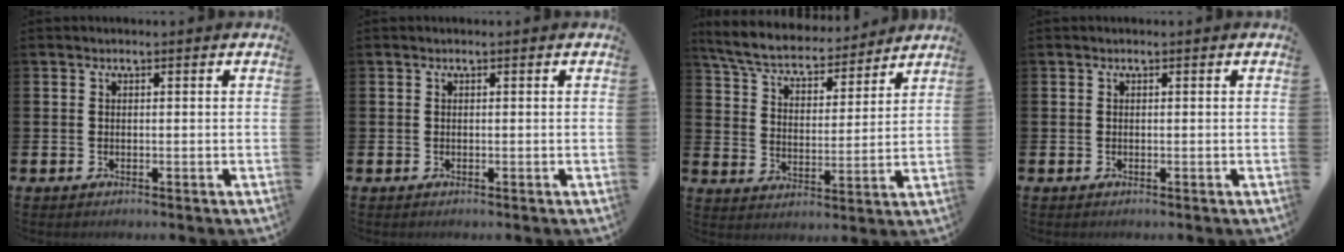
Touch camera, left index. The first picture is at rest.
{"total": 0.0}
{"total": 6.4, "force": [6.0, 1.7, 1.7], "torque": [-0.070, -0.044, 0.102]}
{"total": 0.0}